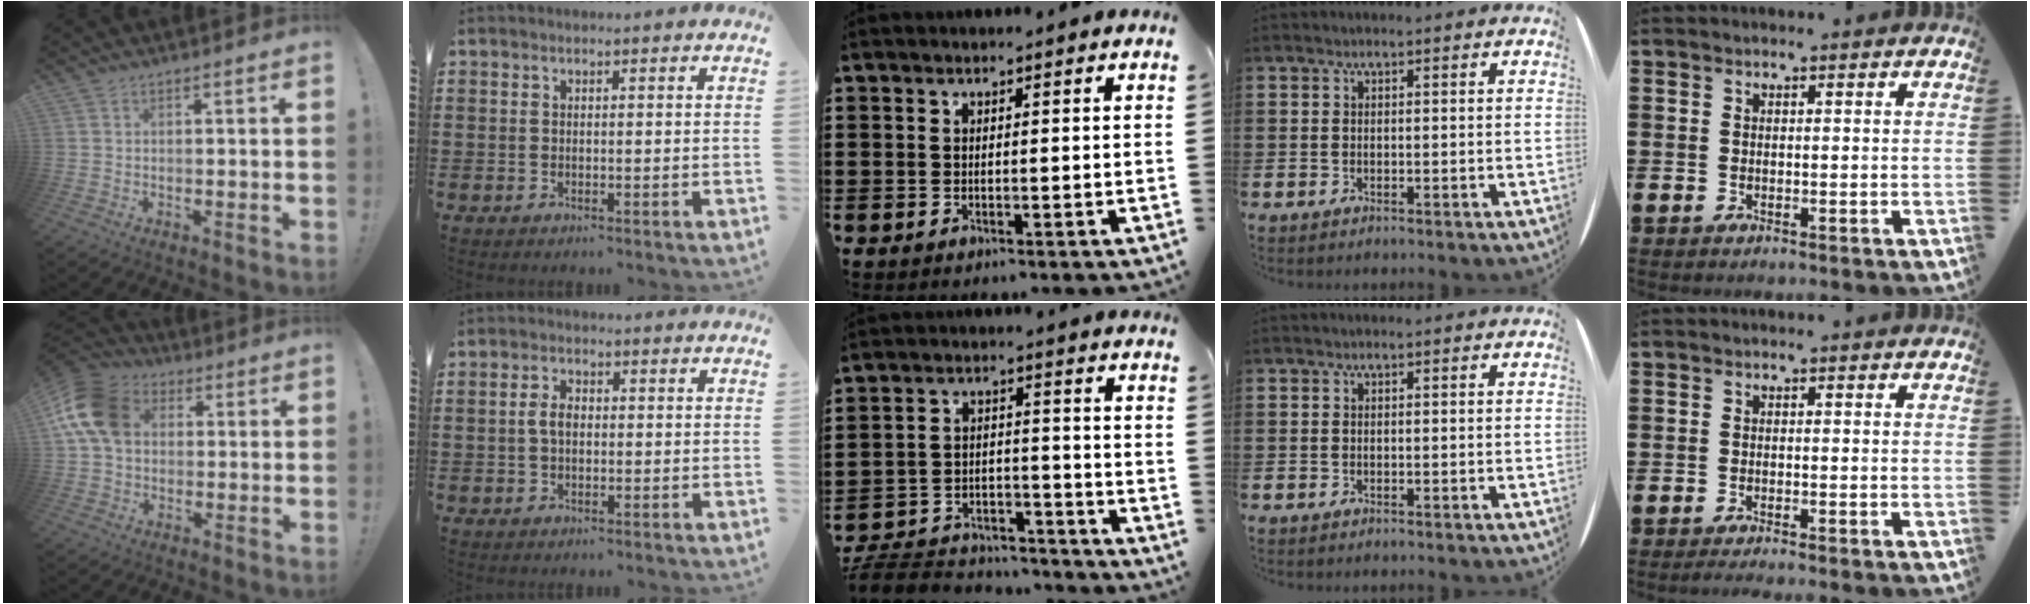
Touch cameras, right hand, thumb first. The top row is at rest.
{"thumb": {"total": 14.9, "force": [3.2, 11.2, 9.3], "torque": [-0.170, 0.008, 0.068]}, "index": {"total": 2.8, "force": [-0.1, 1.5, 2.4], "torque": [-0.046, 0.006, -0.003]}, "middle": {"total": 6.8, "force": [-6.6, 1.3, 1.2], "torque": [-0.030, 0.011, -0.134]}, "little": {"total": 0.8, "force": [-0.7, -0.2, 0.4], "torque": [-0.005, -0.001, -0.014]}}